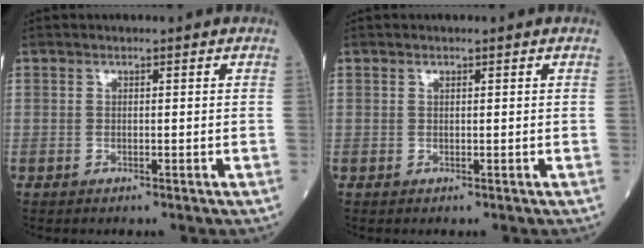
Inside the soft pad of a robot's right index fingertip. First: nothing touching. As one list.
[{"total": 0.0}]